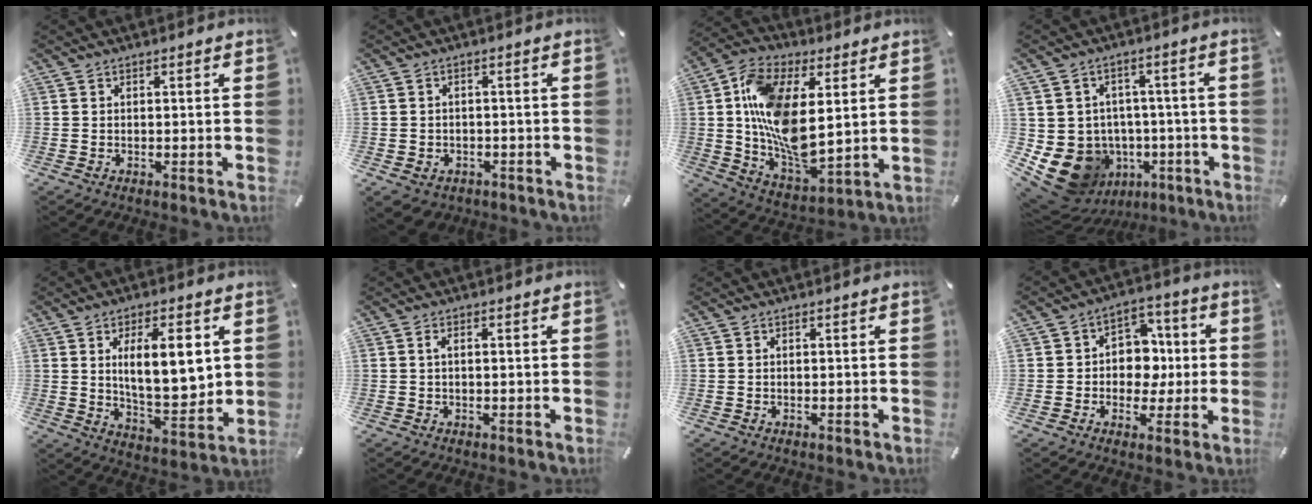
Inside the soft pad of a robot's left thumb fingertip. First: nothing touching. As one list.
[{"total": 3.3, "force": [-1.6, 2.7, 0.9], "torque": [-0.016, 0.010, -0.031]}, {"total": 16.9, "force": [4.0, 9.3, 13.5], "torque": [-0.282, -0.016, 0.074]}, {"total": 12.4, "force": [-4.3, 10.7, 4.4], "torque": [-0.086, 0.009, -0.055]}, {"total": 12.8, "force": [4.1, 5.5, 10.8], "torque": [-0.161, -0.019, 0.063]}, {"total": 1.5, "force": [0.1, 0.5, 1.4], "torque": [-0.026, 0.003, 0.000]}, {"total": 0.0}, {"total": 9.1, "force": [-0.9, 8.3, 3.7], "torque": [-0.041, 0.010, -0.016]}]